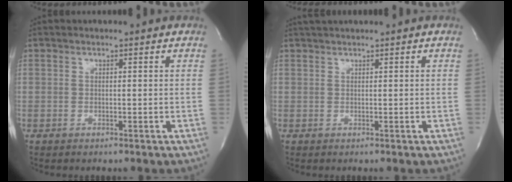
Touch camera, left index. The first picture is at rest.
{"total": 2.4, "force": [2.2, -0.2, 1.0], "torque": [-0.011, 0.021, 0.040]}